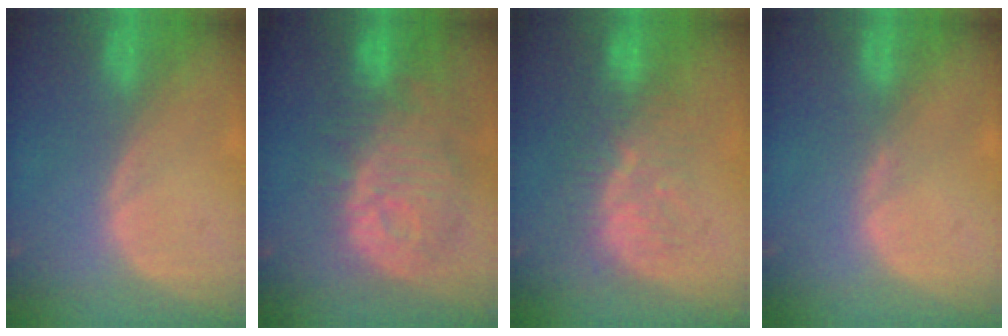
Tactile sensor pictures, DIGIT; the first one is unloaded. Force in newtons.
{"total": 12.3, "press": 11.0, "slide": 5.4}
{"total": 8.3, "press": 7.8, "slide": 2.8}
{"total": 0.7, "press": 0.7, "slide": 0.2}